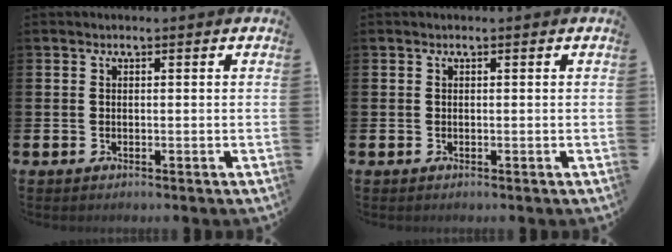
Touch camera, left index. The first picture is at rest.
{"total": 0.0}